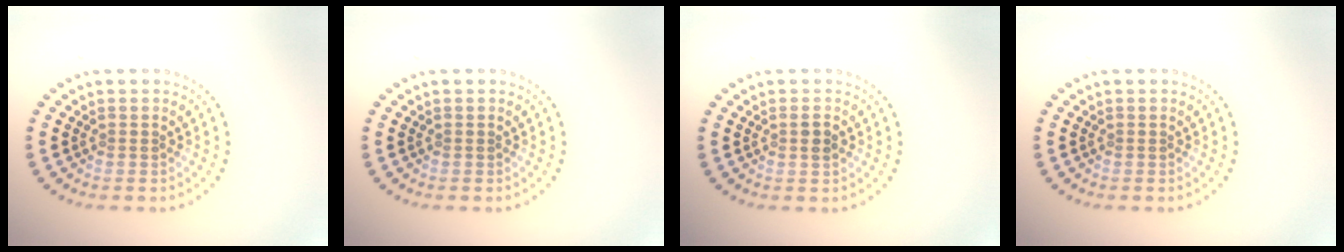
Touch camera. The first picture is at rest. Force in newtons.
{"total": 0.0}
{"total": 1.1, "press": 1.0, "slide": 0.3}
{"total": 0.0}